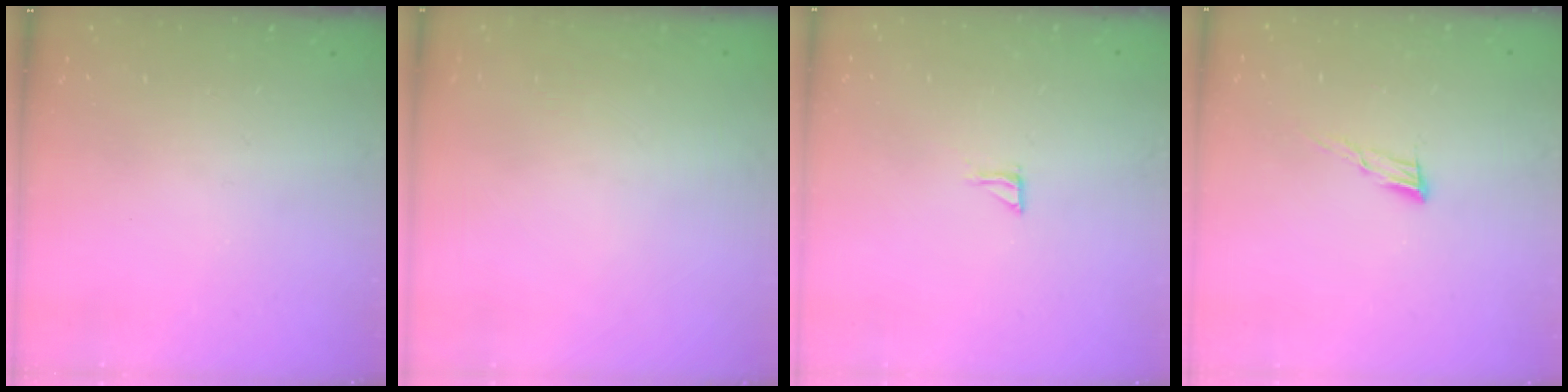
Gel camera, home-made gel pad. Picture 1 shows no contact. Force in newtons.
{"total": 1.6, "press": 1.6, "slide": 0.1}
{"total": 3.3, "press": 3.3, "slide": 0.3}
{"total": 6.9, "press": 6.7, "slide": 1.3}